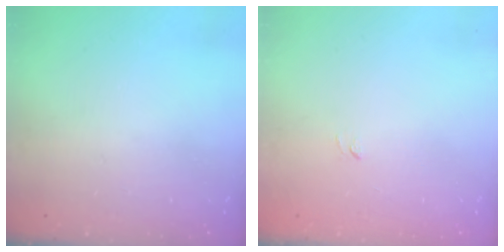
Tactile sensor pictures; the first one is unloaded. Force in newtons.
{"total": 3.3, "press": 3.1, "slide": 1.0}